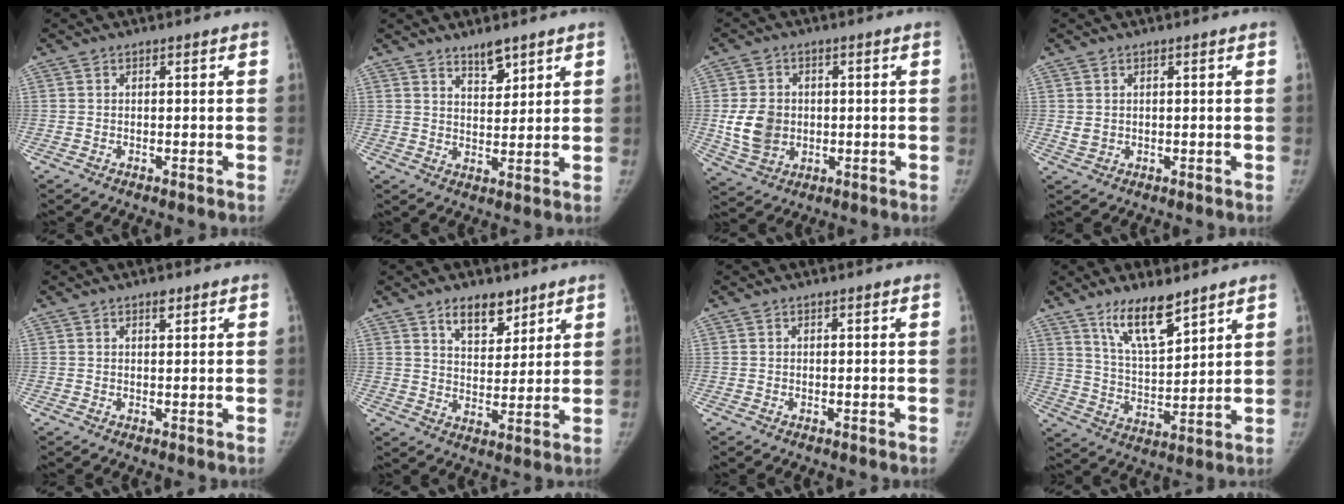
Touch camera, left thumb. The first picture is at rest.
{"total": 4.8, "force": [3.7, 1.8, 2.5], "torque": [-0.025, -0.031, 0.065]}
{"total": 8.6, "force": [-0.1, 7.0, 5.0], "torque": [-0.077, -0.003, 0.008]}
{"total": 1.9, "force": [0.3, 1.6, 1.0], "torque": [-0.013, -0.005, 0.014]}
{"total": 1.6, "force": [1.0, 0.7, 0.9], "torque": [-0.006, -0.005, 0.015]}
{"total": 8.3, "force": [5.6, 4.4, 4.2], "torque": [-0.035, -0.038, 0.096]}
{"total": 0.0}
{"total": 11.3, "force": [8.0, 3.4, 7.2], "torque": [-0.112, -0.058, 0.155]}